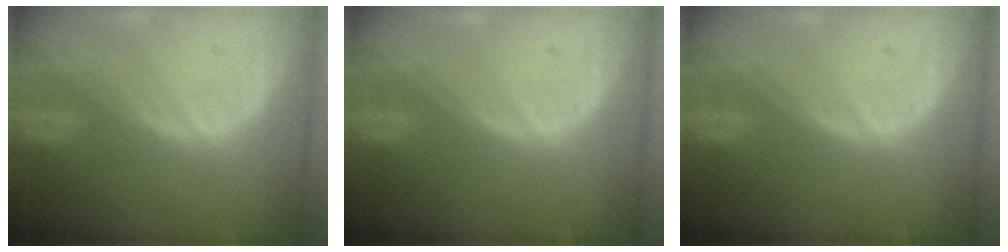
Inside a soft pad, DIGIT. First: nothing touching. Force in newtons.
{"total": 0.0}
{"total": 0.0}